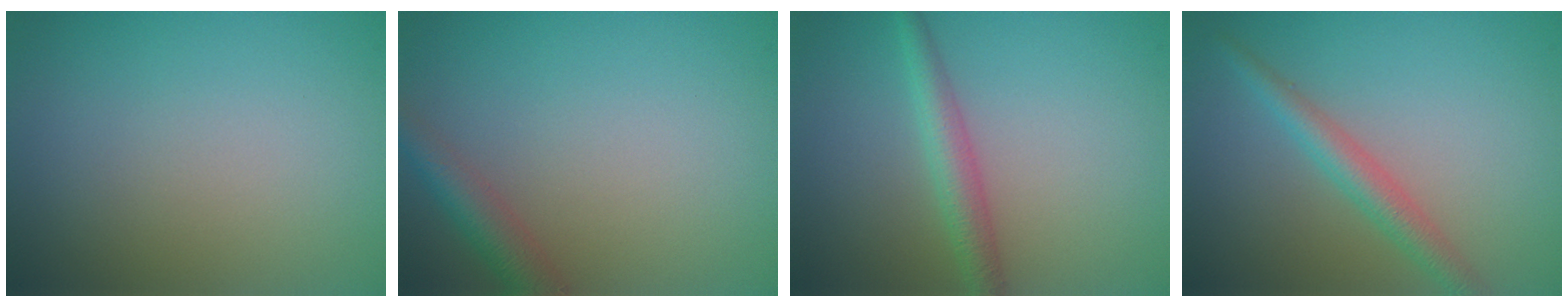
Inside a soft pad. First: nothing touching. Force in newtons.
{"total": 2.9, "press": 2.9, "slide": 0.2}
{"total": 2.6, "press": 2.6, "slide": 0.1}
{"total": 2.8, "press": 2.8, "slide": 0.0}